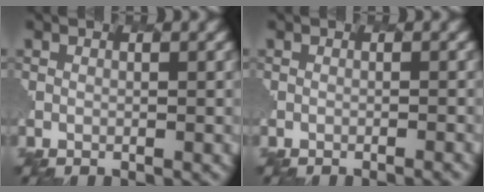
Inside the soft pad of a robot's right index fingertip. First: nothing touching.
{"total": 1.4, "force": [-0.9, 0.4, 1.0], "torque": [-0.001, 0.009, -0.016]}